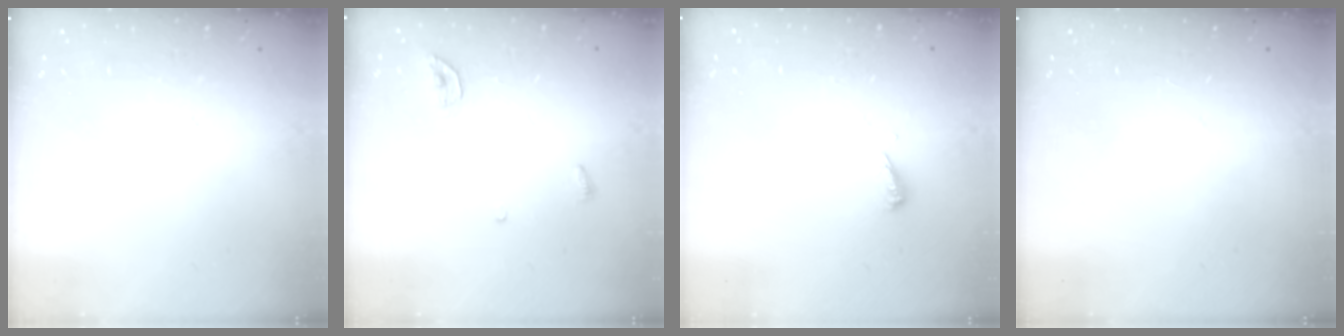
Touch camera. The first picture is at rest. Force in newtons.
{"total": 4.3, "press": 4.3, "slide": 0.4}
{"total": 2.5, "press": 2.5, "slide": 0.1}
{"total": 0.0}